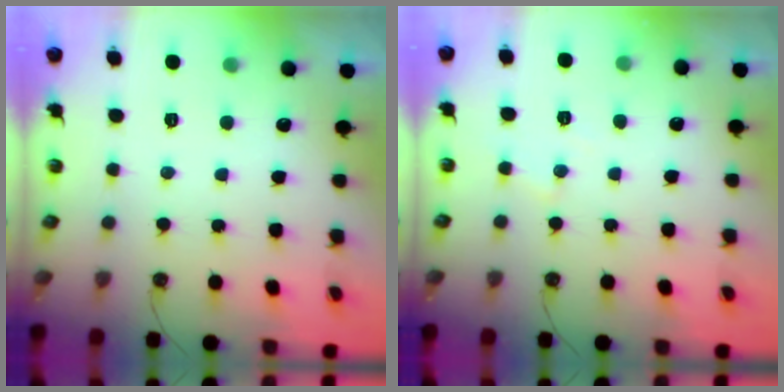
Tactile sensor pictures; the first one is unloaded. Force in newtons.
{"total": 4.8, "press": 4.7, "slide": 0.7}